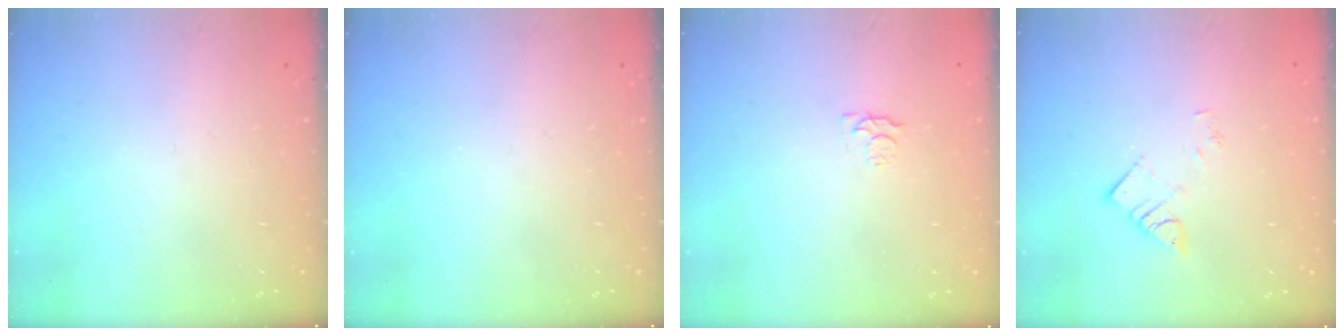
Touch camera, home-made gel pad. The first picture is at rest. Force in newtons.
{"total": 0.0}
{"total": 2.7, "press": 2.7, "slide": 0.5}
{"total": 4.2, "press": 4.2, "slide": 0.1}